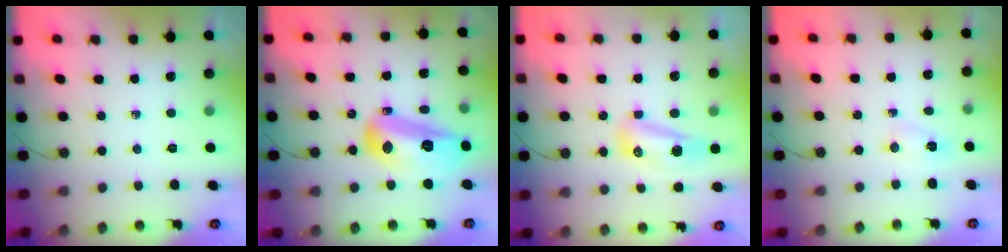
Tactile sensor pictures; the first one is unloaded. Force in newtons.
{"total": 16.2, "press": 16.2, "slide": 1.5}
{"total": 8.2, "press": 8.1, "slide": 1.2}
{"total": 2.5, "press": 2.4, "slide": 0.5}